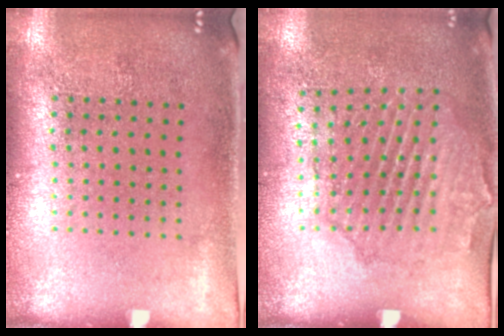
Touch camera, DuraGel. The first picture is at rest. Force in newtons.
{"total": 1.6, "press": 1.5, "slide": 0.5}